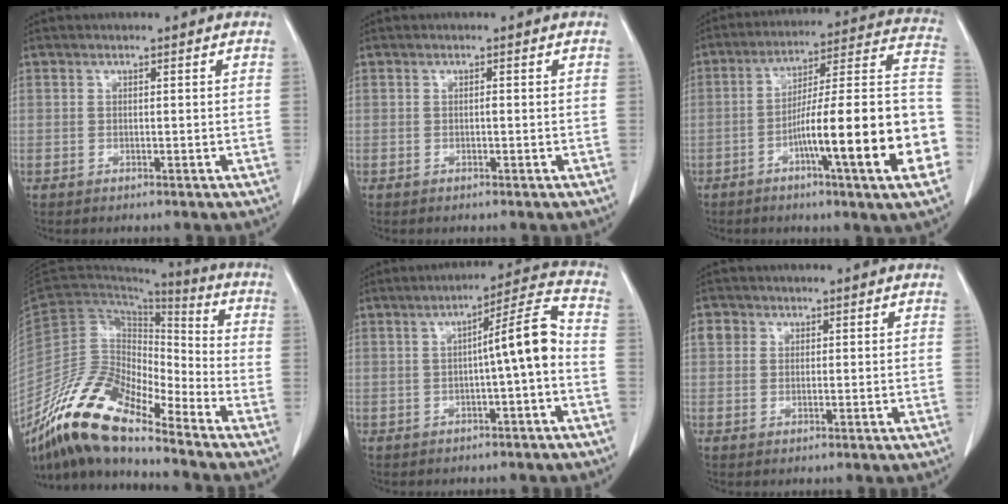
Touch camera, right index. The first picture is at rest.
{"total": 0.0}
{"total": 22.1, "force": [-6.9, 0.6, 21.0], "torque": [-0.241, 0.012, -0.105]}
{"total": 15.6, "force": [-12.7, 4.0, 8.1], "torque": [-0.153, 0.015, -0.239]}
{"total": 7.4, "force": [-1.1, -0.2, 7.4], "torque": [-0.106, 0.022, -0.017]}
{"total": 2.2, "force": [0.8, 1.9, 0.7], "torque": [-0.011, 0.009, 0.012]}